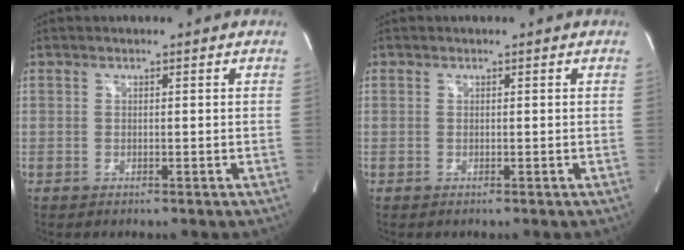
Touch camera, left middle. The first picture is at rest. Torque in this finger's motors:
{"motor_torque": [0.40, -0.31, 0.23, 0.04]}